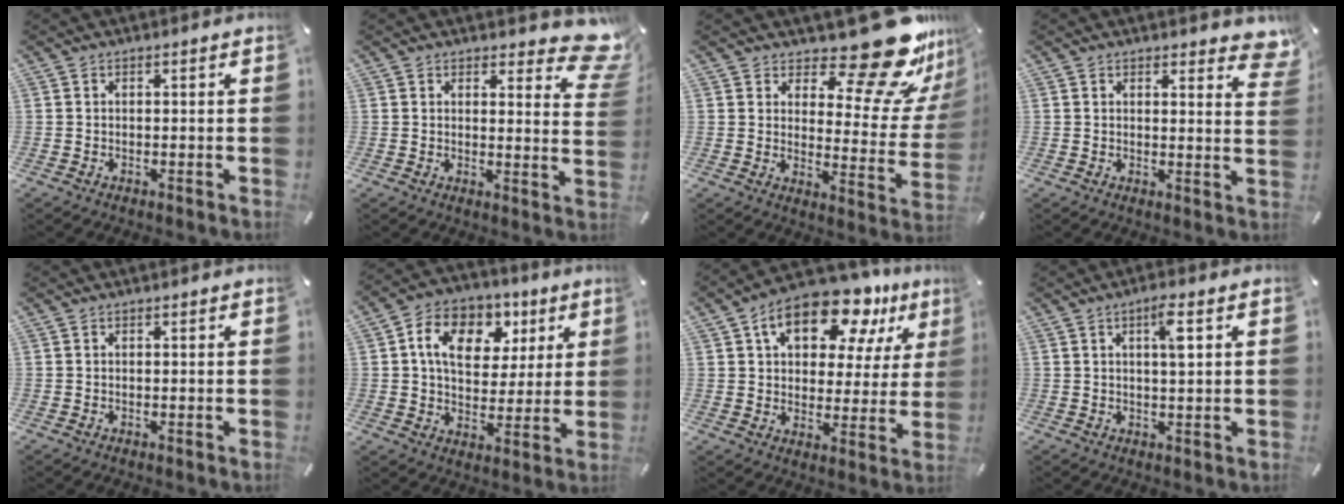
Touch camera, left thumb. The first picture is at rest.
{"total": 7.6, "force": [5.7, 3.3, 3.7], "torque": [-0.034, -0.045, 0.099]}
{"total": 19.7, "force": [15.1, 6.3, 11.0], "torque": [-0.136, -0.127, 0.248]}
{"total": 4.7, "force": [3.6, 2.0, 2.2], "torque": [-0.014, -0.027, 0.060]}
{"total": 0.0}
{"total": 12.7, "force": [4.7, 9.8, 6.7], "torque": [-0.105, -0.011, 0.086]}
{"total": 15.8, "force": [9.5, 8.9, 9.0], "torque": [-0.141, -0.046, 0.164]}
{"total": 4.6, "force": [1.5, 0.8, 4.3], "torque": [-0.072, -0.004, 0.019]}